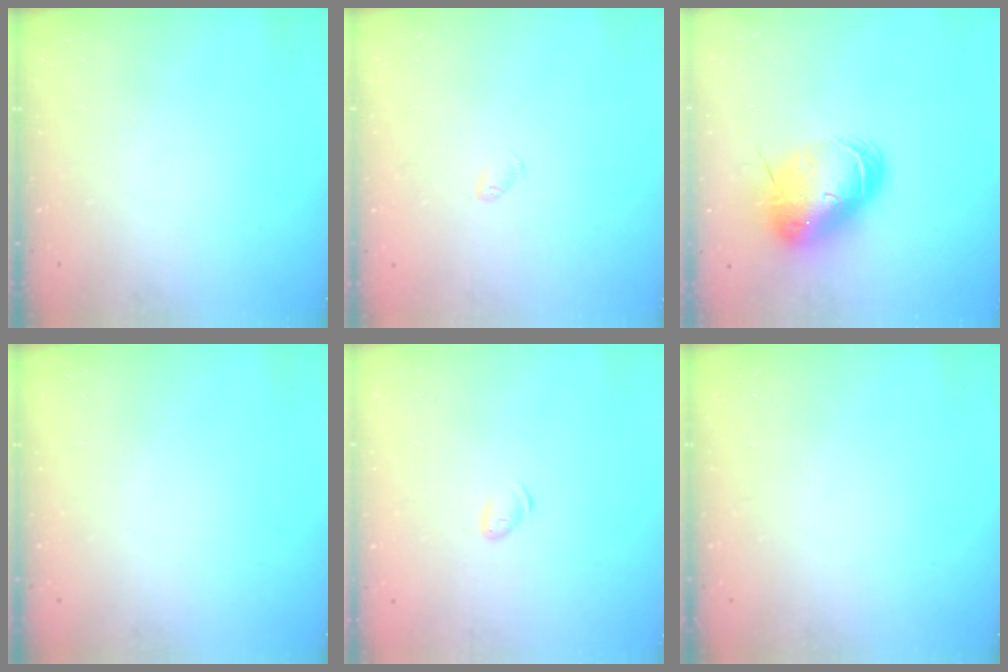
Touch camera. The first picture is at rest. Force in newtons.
{"total": 2.4, "press": 2.4, "slide": 0.4}
{"total": 11.8, "press": 11.7, "slide": 2.0}
{"total": 0.0}
{"total": 4.1, "press": 4.0, "slide": 0.7}
{"total": 0.0}